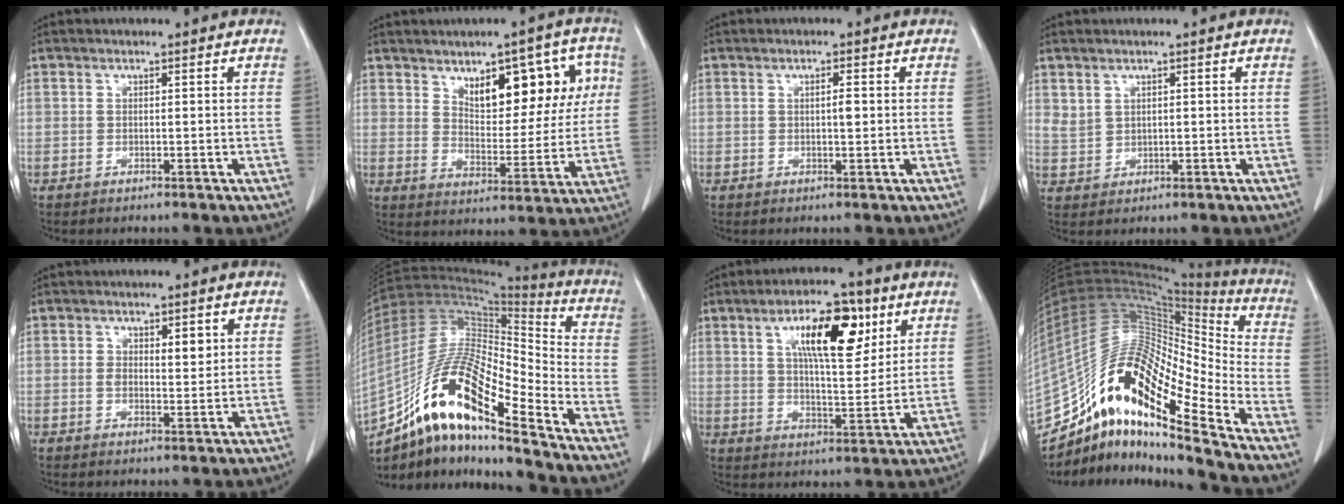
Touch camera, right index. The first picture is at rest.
{"total": 12.7, "force": [5.1, 5.4, 10.3], "torque": [-0.130, 0.023, 0.080]}
{"total": 1.7, "force": [0.2, 0.3, 1.6], "torque": [-0.029, 0.002, 0.005]}
{"total": 2.3, "force": [1.4, 1.6, 0.7], "torque": [-0.011, 0.000, 0.035]}
{"total": 3.6, "force": [1.1, 1.7, 3.0], "torque": [-0.047, 0.001, 0.018]}
{"total": 19.5, "force": [-12.4, 3.4, 14.7], "torque": [-0.293, 0.005, -0.220]}
{"total": 12.3, "force": [5.6, 3.7, 10.3], "torque": [-0.168, 0.011, 0.092]}
{"total": 22.1, "force": [-15.3, 3.6, 15.5], "torque": [-0.311, 0.030, -0.277]}